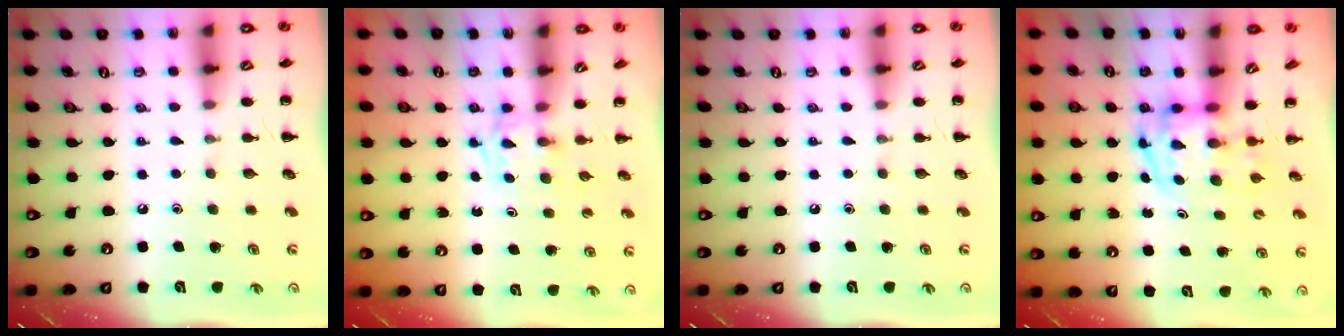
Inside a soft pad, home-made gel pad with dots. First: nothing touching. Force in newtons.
{"total": 1.8, "press": 1.4, "slide": 1.1}
{"total": 0.0}
{"total": 3.6, "press": 3.6, "slide": 0.6}